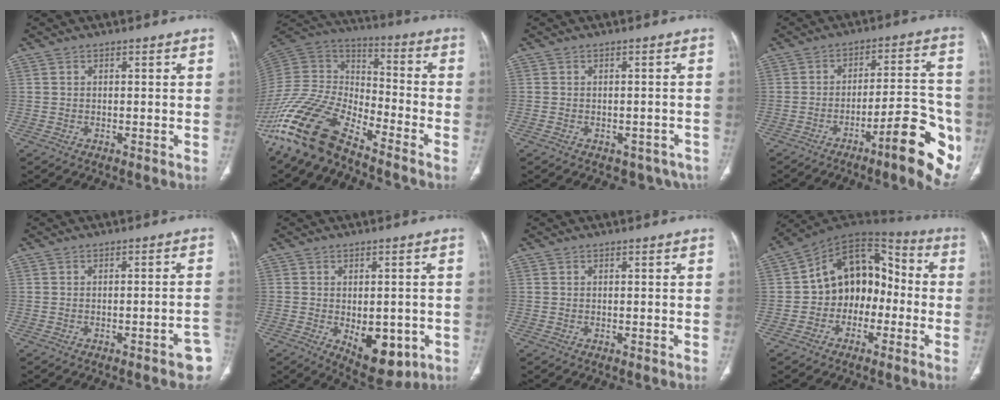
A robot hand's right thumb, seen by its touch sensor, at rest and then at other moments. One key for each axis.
{"total": 17.0, "fx": -13.1, "fy": 6.0, "fz": 9.0, "tx": -0.172, "ty": 0.077, "tz": -0.264}
{"total": 5.9, "fx": -3.7, "fy": 3.9, "fz": 2.4, "tx": -0.012, "ty": 0.034, "tz": -0.042}
{"total": 16.7, "fx": -7.1, "fy": 3.8, "fz": 14.6, "tx": -0.168, "ty": 0.037, "tz": -0.096}
{"total": 4.7, "fx": -2.7, "fy": 0.8, "fz": 3.8, "tx": -0.036, "ty": 0.020, "tz": -0.031}
{"total": 9.8, "fx": -2.9, "fy": 5.4, "fz": 7.7, "tx": -0.079, "ty": 0.000, "tz": -0.023}
{"total": 0.0}
{"total": 14.8, "fx": -2.2, "fy": 10.9, "fz": 9.8, "tx": -0.100, "ty": 0.055, "tz": -0.050}